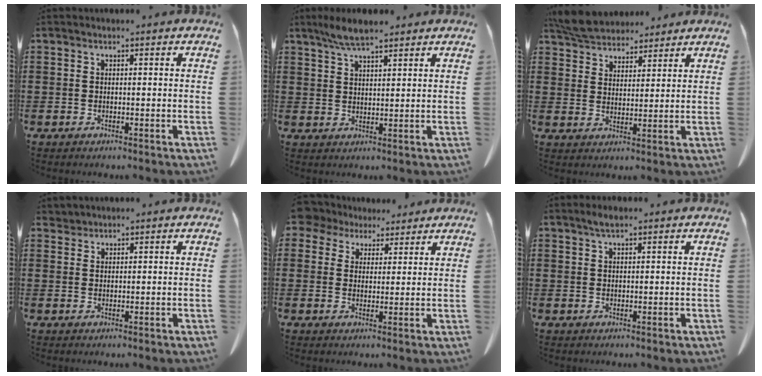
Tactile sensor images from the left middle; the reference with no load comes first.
{"total": 4.2, "force": [3.3, 0.9, 2.4], "torque": [-0.054, -0.003, 0.062]}
{"total": 5.9, "force": [5.5, 1.6, 1.2], "torque": [-0.044, -0.015, 0.105]}
{"total": 1.2, "force": [1.2, 0.3, -0.1], "torque": [-0.004, 0.001, 0.024]}
{"total": 4.6, "force": [3.6, 2.8, 0.9], "torque": [-0.039, 0.001, 0.068]}
{"total": 1.6, "force": [1.2, 0.4, 0.9], "torque": [-0.022, 0.002, 0.022]}